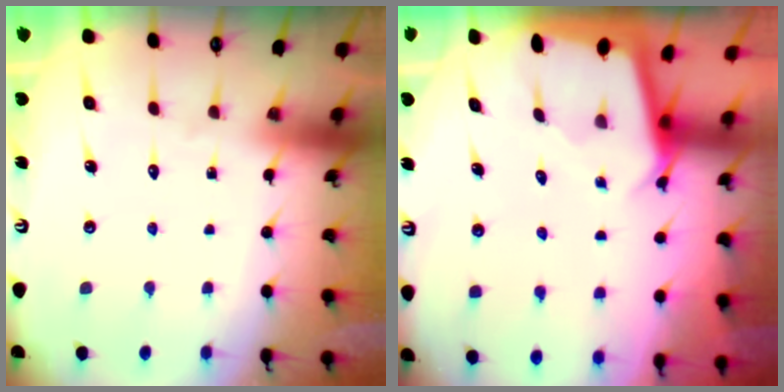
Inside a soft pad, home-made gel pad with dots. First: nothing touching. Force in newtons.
{"total": 2.4, "press": 2.4, "slide": 0.1}